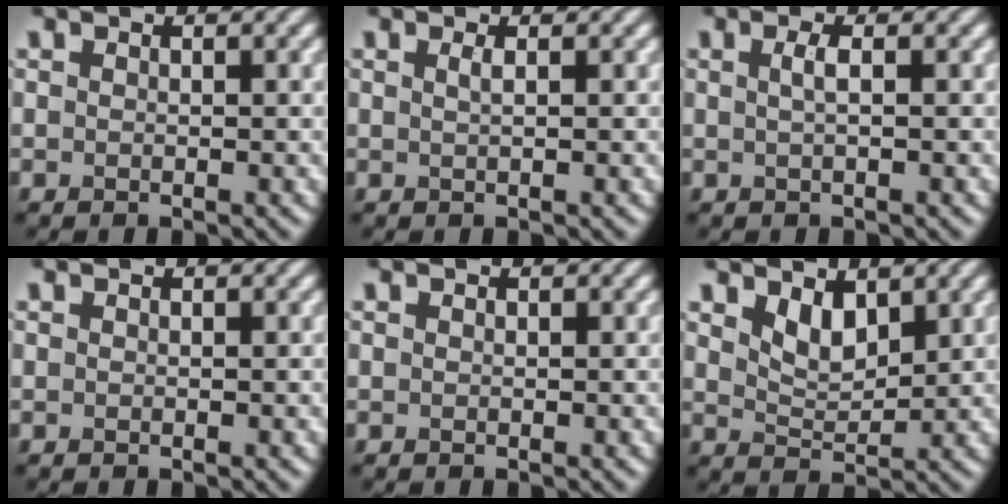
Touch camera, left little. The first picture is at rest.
{"total": 1.0, "force": [0.3, 0.4, 0.8], "torque": [-0.010, 0.003, 0.004]}
{"total": 1.4, "force": [0.3, 0.4, 1.3], "torque": [-0.026, 0.005, 0.003]}
{"total": 0.0}
{"total": 0.0}
{"total": 2.6, "force": [1.6, 1.3, 1.6], "torque": [-0.035, -0.009, 0.033]}